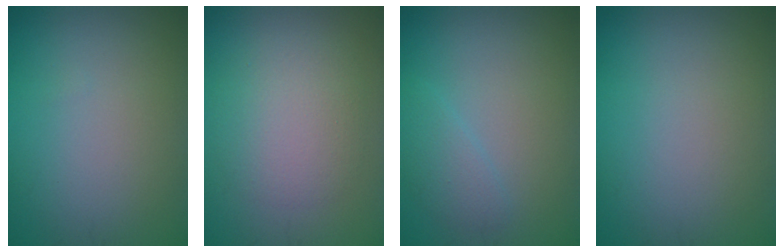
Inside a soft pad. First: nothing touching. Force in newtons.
{"total": 3.9, "press": 3.9, "slide": 0.4}
{"total": 1.5, "press": 1.5, "slide": 0.1}
{"total": 0.0}